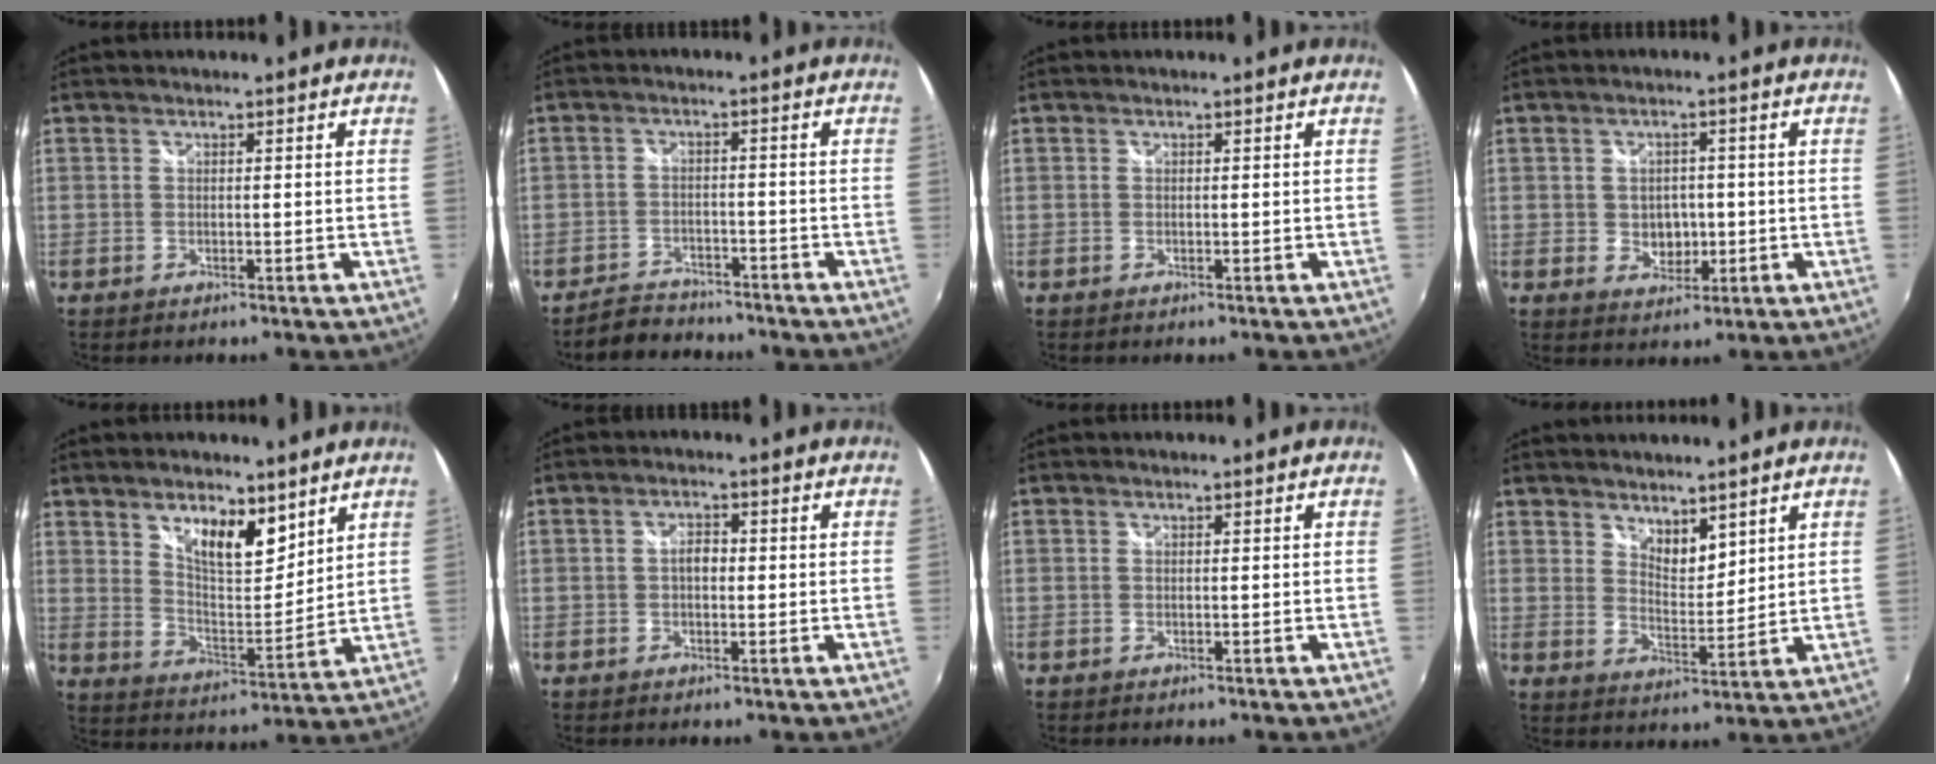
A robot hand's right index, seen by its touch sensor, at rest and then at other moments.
{"total": 6.2, "force": [-5.5, 2.7, 0.9], "torque": [-0.041, 0.006, -0.087]}
{"total": 0.0}
{"total": 5.0, "force": [-0.5, 4.0, 2.9], "torque": [-0.049, 0.001, -0.002]}
{"total": 10.3, "force": [6.6, 4.1, 6.8], "torque": [-0.105, -0.002, 0.117]}
{"total": 2.5, "force": [-0.1, 1.6, 1.9], "torque": [-0.031, 0.007, -0.004]}
{"total": 0.0}
{"total": 5.3, "force": [4.3, 2.2, 2.2], "torque": [-0.026, -0.004, 0.076]}